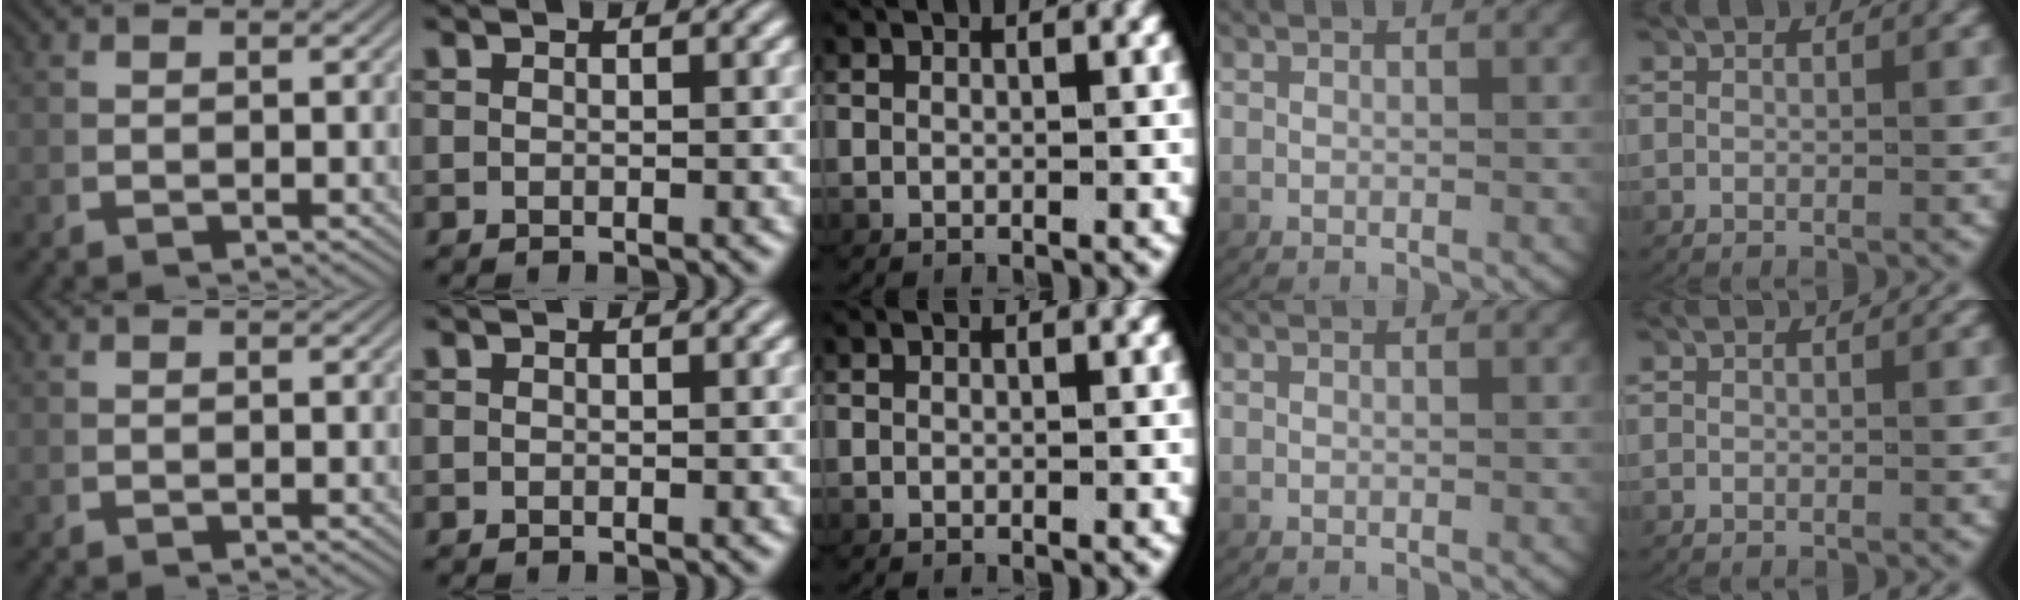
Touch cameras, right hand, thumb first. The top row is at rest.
{}